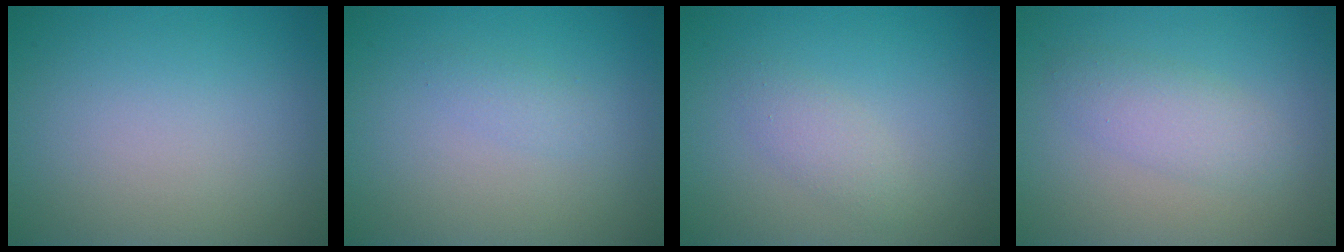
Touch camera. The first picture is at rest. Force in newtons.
{"total": 1.0, "press": 1.0, "slide": 0.0}
{"total": 1.6, "press": 1.6, "slide": 0.1}
{"total": 2.5, "press": 2.5, "slide": 0.1}